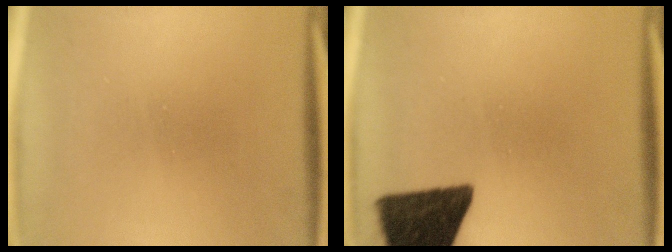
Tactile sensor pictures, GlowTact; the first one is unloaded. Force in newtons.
{"total": 14.7}